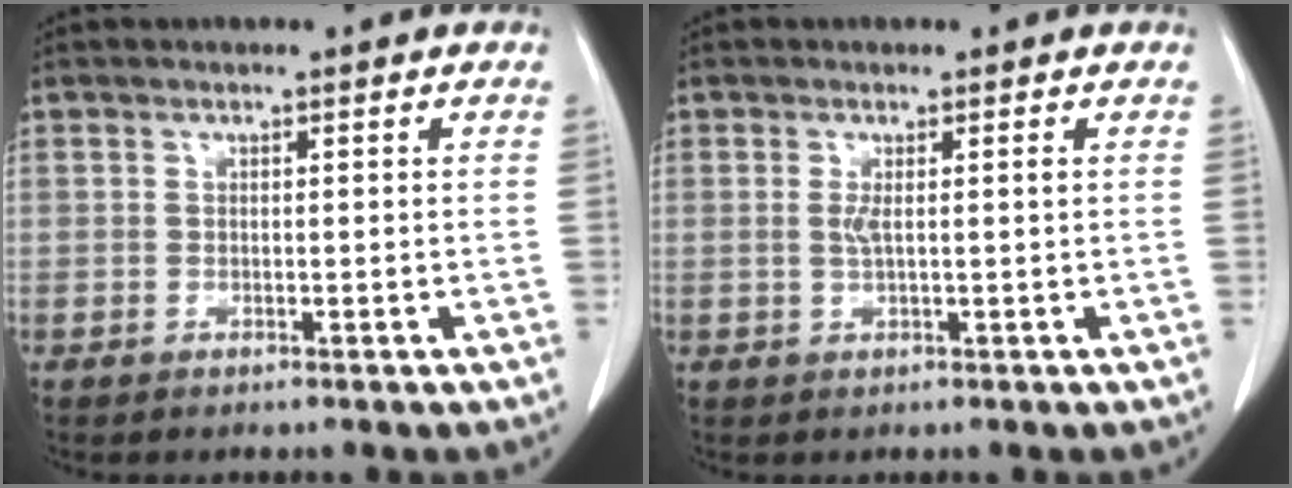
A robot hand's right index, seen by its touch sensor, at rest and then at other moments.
{"total": 1.8, "force": [0.2, 0.0, 1.8], "torque": [-0.039, 0.001, 0.005]}